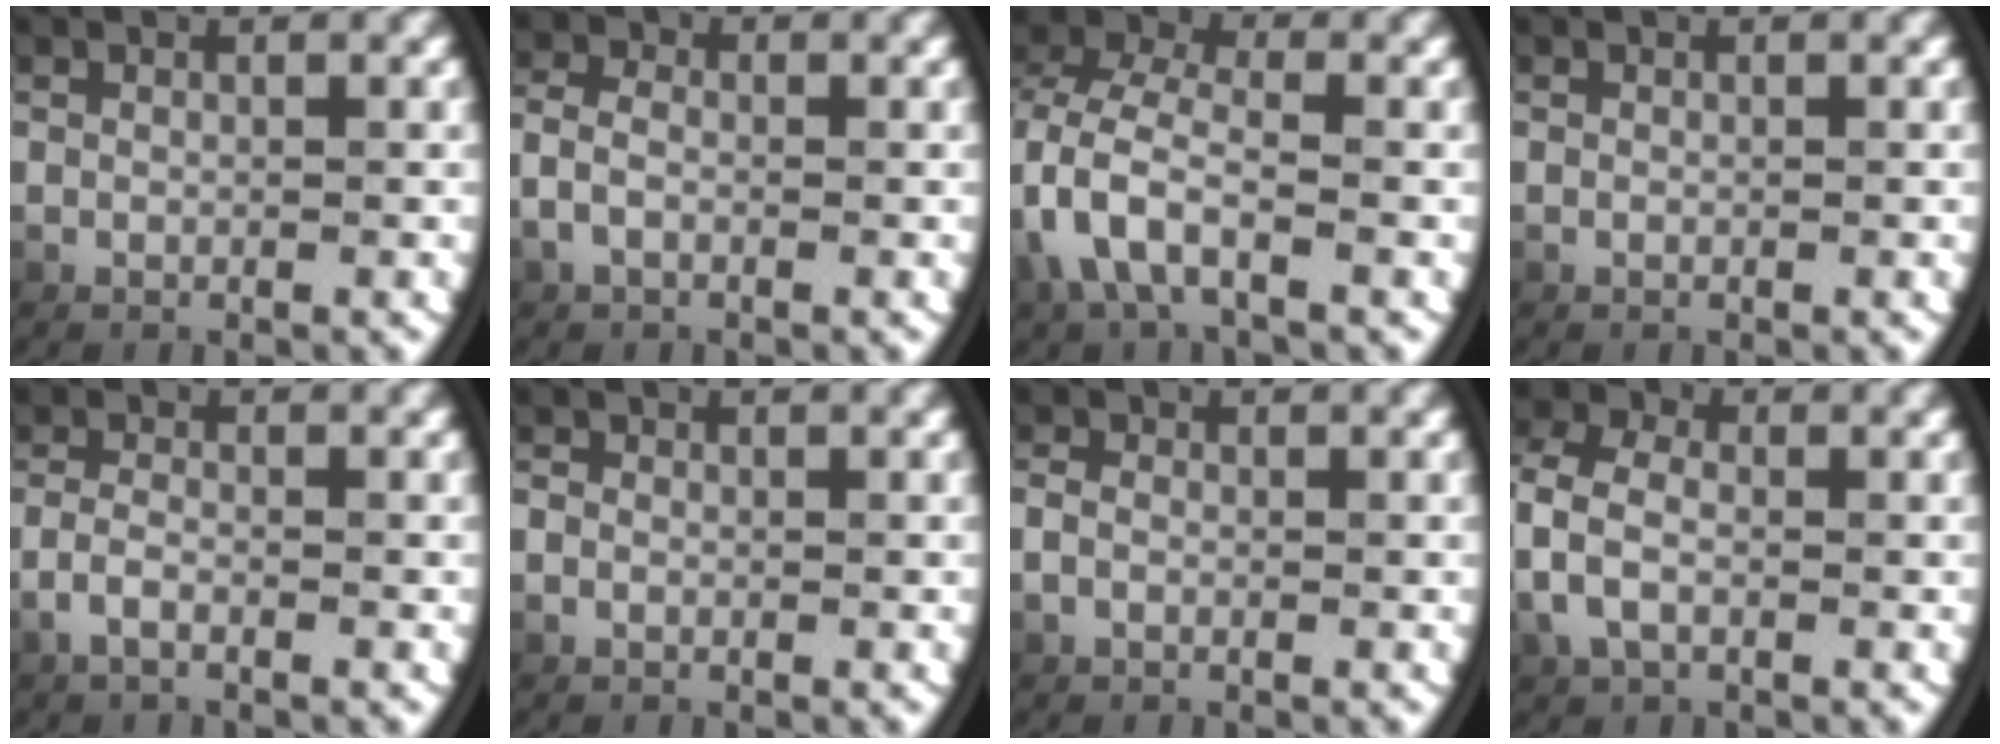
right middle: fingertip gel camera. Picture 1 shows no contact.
{"total": 1.8, "force": [-0.6, 1.2, 1.2], "torque": [-0.036, 0.002, -0.013]}
{"total": 3.8, "force": [-0.5, 2.1, 3.1], "torque": [-0.080, -0.002, -0.008]}
{"total": 0.0}
{"total": 1.6, "force": [-1.1, 0.3, 1.1], "torque": [-0.033, 0.000, -0.020]}
{"total": 1.1, "force": [-0.4, 0.9, 0.3], "torque": [-0.007, 0.007, -0.016]}
{"total": 1.2, "force": [-0.5, 0.9, 0.7], "torque": [-0.014, 0.006, -0.014]}
{"total": 3.7, "force": [-0.3, 2.8, 2.4], "torque": [-0.070, 0.000, -0.006]}